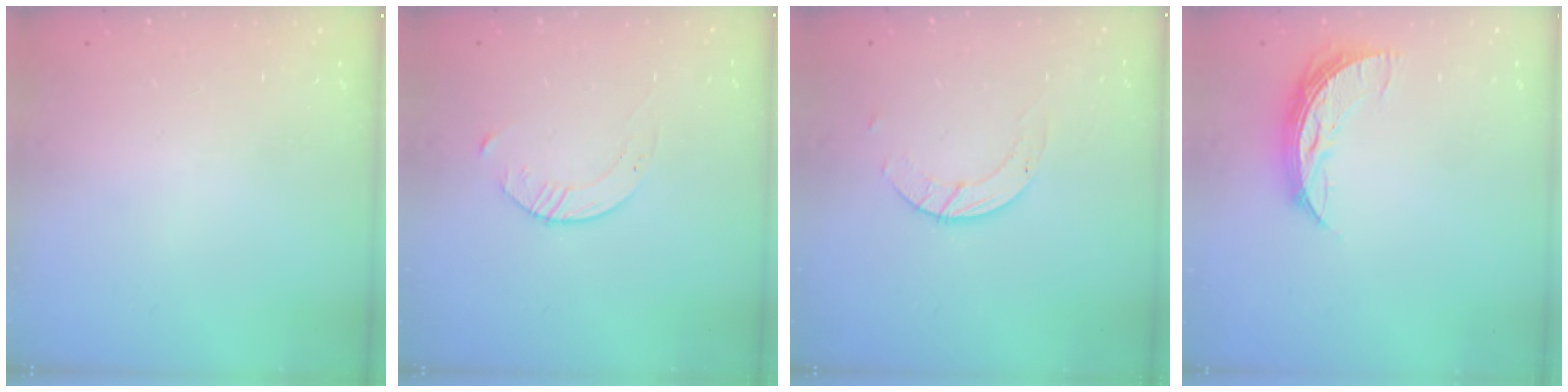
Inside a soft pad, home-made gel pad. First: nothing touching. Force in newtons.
{"total": 3.9, "press": 3.9, "slide": 0.4}
{"total": 2.8, "press": 2.8, "slide": 0.3}
{"total": 8.1, "press": 8.0, "slide": 0.6}